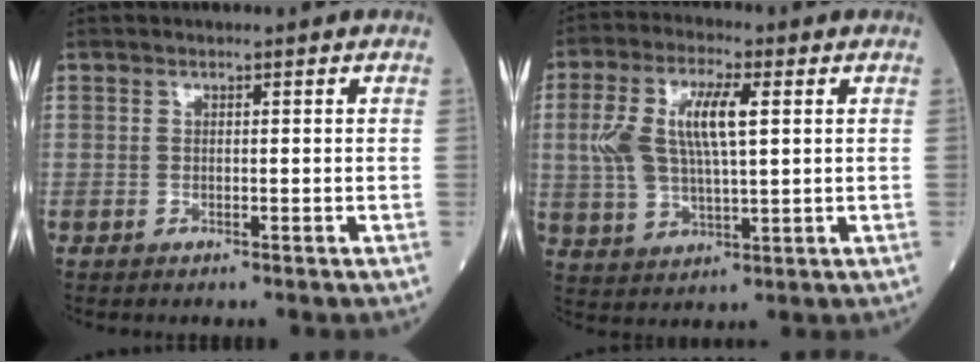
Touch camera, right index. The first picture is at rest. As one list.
[{"total": 10.7, "force": [2.2, 3.5, 9.9], "torque": [-0.217, 0.018, 0.046]}]